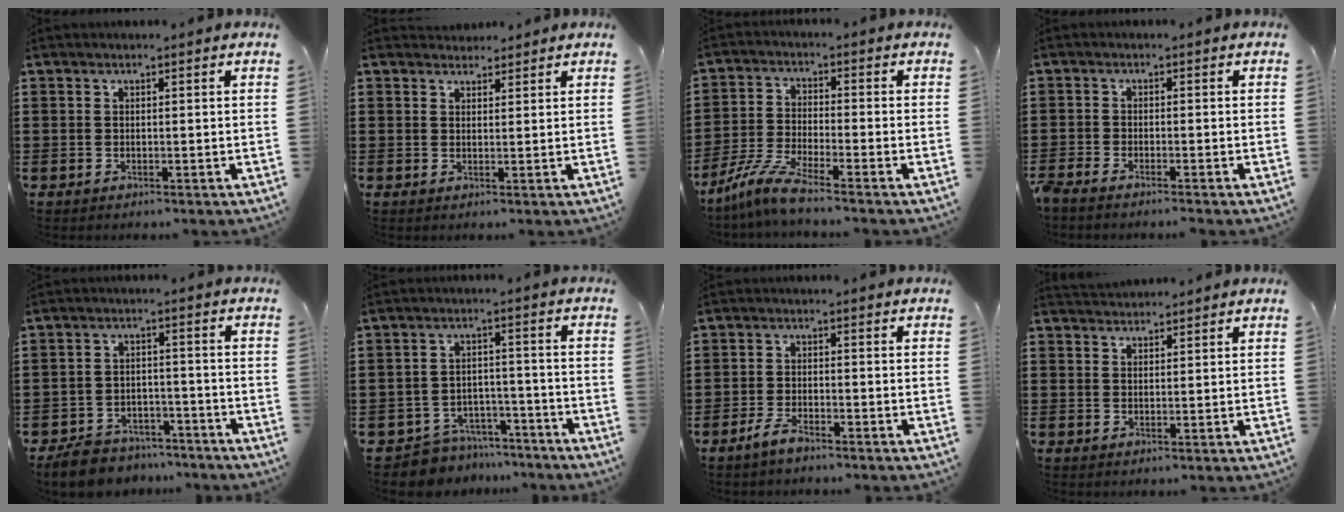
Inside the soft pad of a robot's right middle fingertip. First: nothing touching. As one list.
[{"total": 2.2, "force": [2.0, 0.8, -0.2], "torque": [-0.002, 0.003, 0.040]}, {"total": 6.1, "force": [-5.0, 0.2, 3.6], "torque": [-0.100, -0.022, -0.102]}, {"total": 1.7, "force": [-1.6, 0.0, 0.6], "torque": [-0.018, -0.002, -0.033]}, {"total": 5.5, "force": [-5.3, 1.2, 0.7], "torque": [-0.026, 0.010, -0.108]}, {"total": 5.9, "force": [-5.8, 1.1, 0.3], "torque": [-0.013, 0.012, -0.117]}, {"total": 2.9, "force": [-2.2, 0.5, 1.9], "torque": [-0.046, -0.002, -0.045]}, {"total": 1.8, "force": [1.8, 0.4, -0.1], "torque": [-0.004, 0.004, 0.035]}]